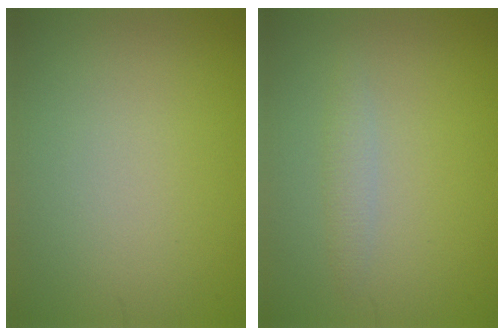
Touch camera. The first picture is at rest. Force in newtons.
{"total": 1.2, "press": 1.2, "slide": 0.1}